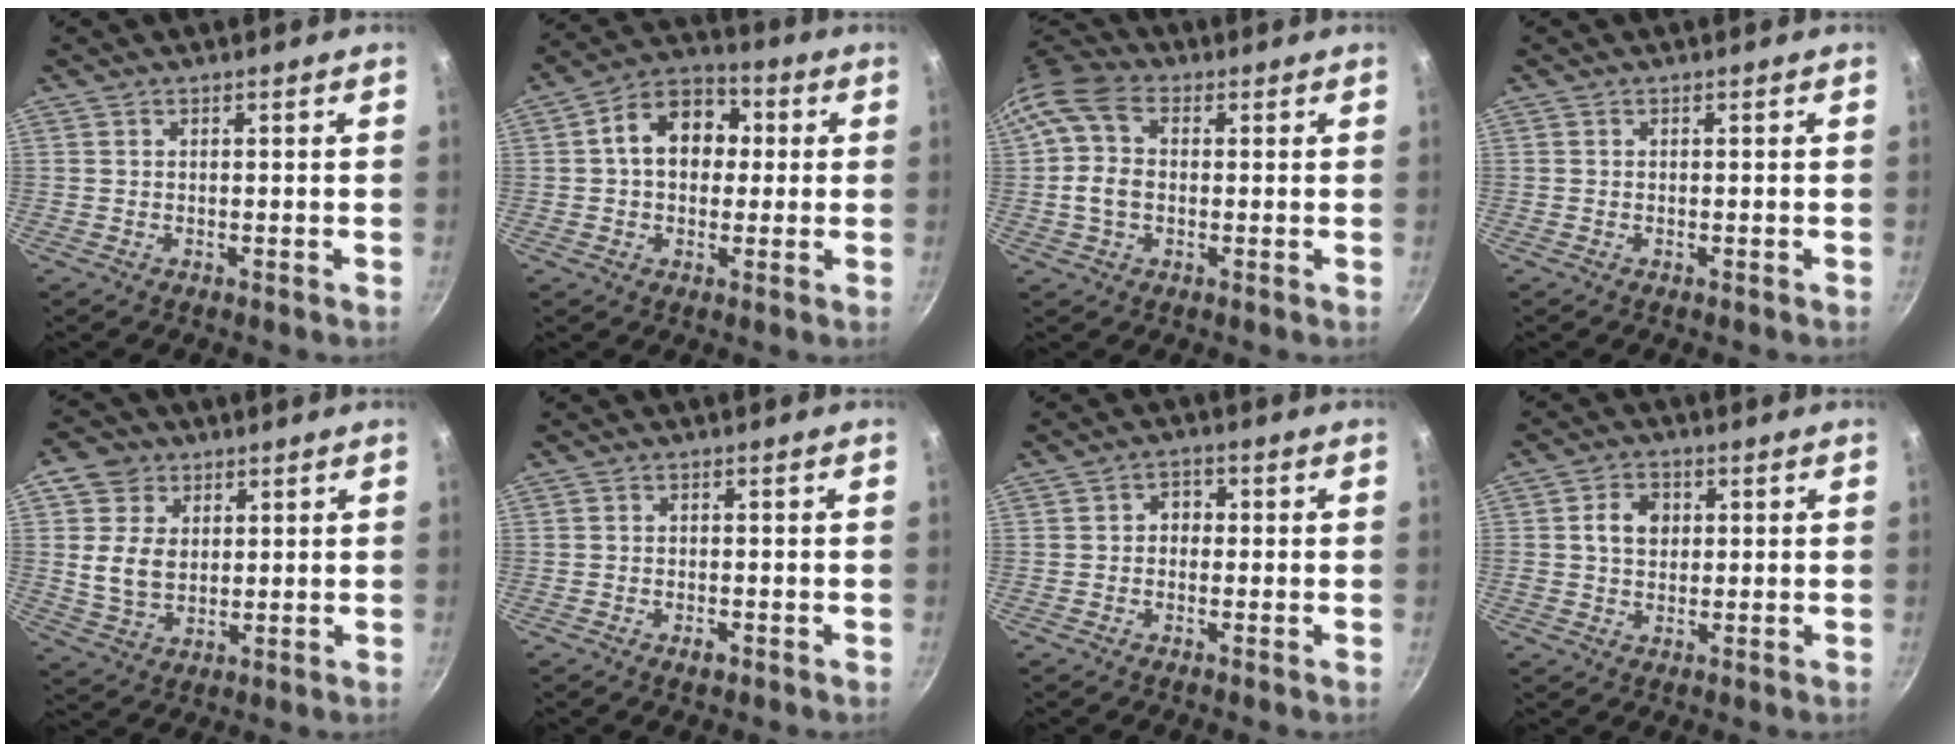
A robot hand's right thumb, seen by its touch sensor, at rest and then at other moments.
{"total": 11.9, "force": [1.4, 8.8, 7.9], "torque": [-0.081, 0.027, 0.002]}
{"total": 9.8, "force": [1.0, 7.0, 6.8], "torque": [-0.129, 0.013, 0.004]}
{"total": 0.0}
{"total": 9.6, "force": [2.4, 7.7, 5.1], "torque": [-0.064, -0.010, 0.046]}
{"total": 1.9, "force": [-1.0, 1.0, 1.2], "torque": [-0.021, 0.007, -0.019]}
{"total": 2.8, "force": [-0.3, 2.3, 1.5], "torque": [-0.007, 0.010, -0.012]}
{"total": 5.5, "force": [0.9, 4.3, 3.3], "torque": [-0.035, 0.006, 0.009]}